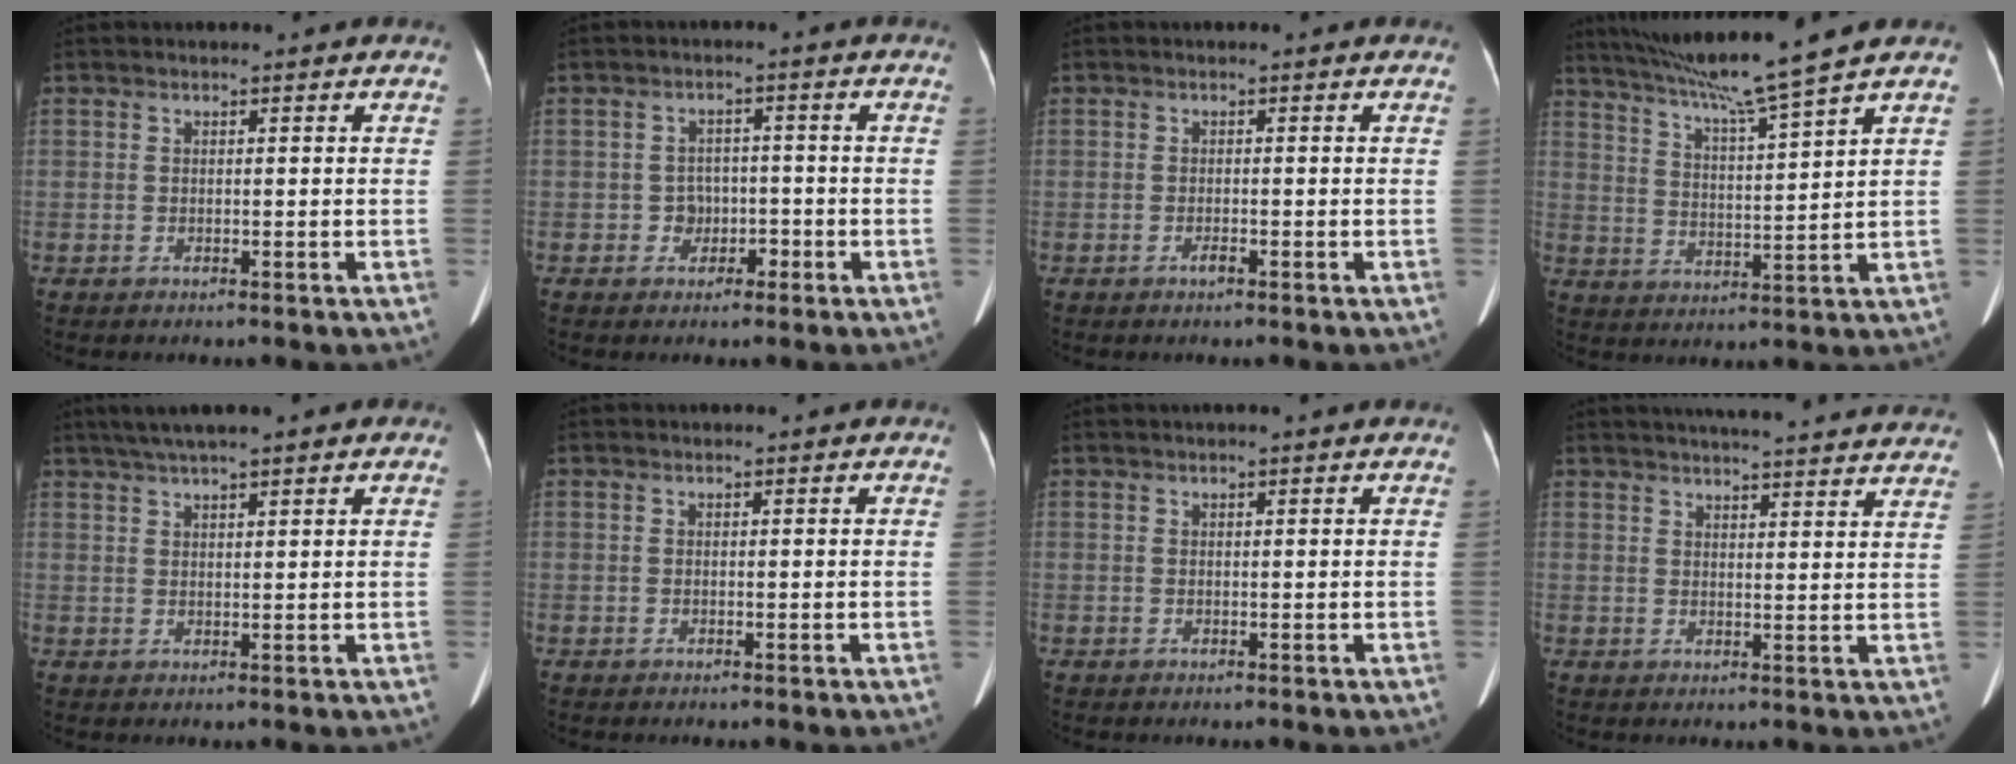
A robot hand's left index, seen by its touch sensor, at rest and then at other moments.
{"total": 2.8, "force": [-1.2, 2.4, 0.8], "torque": [-0.009, 0.009, -0.018]}
{"total": 0.7, "force": [-0.5, 0.1, 0.5], "torque": [-0.011, 0.000, -0.008]}
{"total": 11.7, "force": [9.8, -2.5, 6.0], "torque": [-0.104, -0.006, 0.167]}
{"total": 8.5, "force": [6.4, 0.9, 5.5], "torque": [-0.086, 0.041, 0.095]}
{"total": 0.0}
{"total": 1.5, "force": [1.2, -0.1, 0.8], "torque": [-0.010, 0.020, 0.018]}
{"total": 25.4, "force": [23.7, 2.3, 8.9], "torque": [-0.130, -0.020, 0.280]}